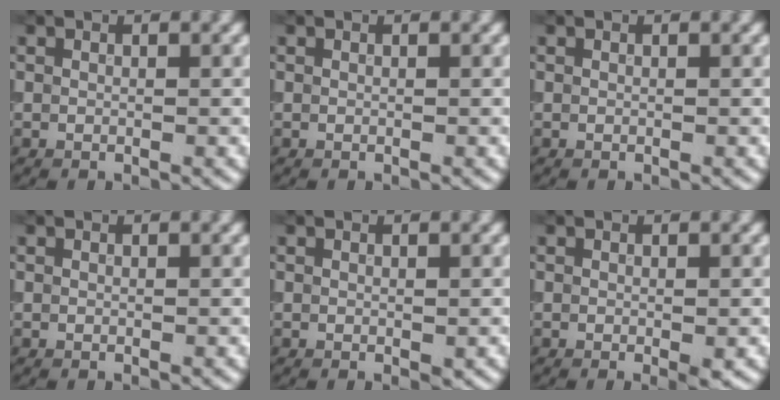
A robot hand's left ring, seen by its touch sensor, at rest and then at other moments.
{"total": 0.0}
{"total": 0.0}
{"total": 0.0}
{"total": 0.6, "force": [-0.1, 0.3, 0.5], "torque": [-0.005, -0.002, 0.000]}
{"total": 1.0, "force": [-0.3, 0.1, 1.0], "torque": [-0.013, -0.005, -0.003]}